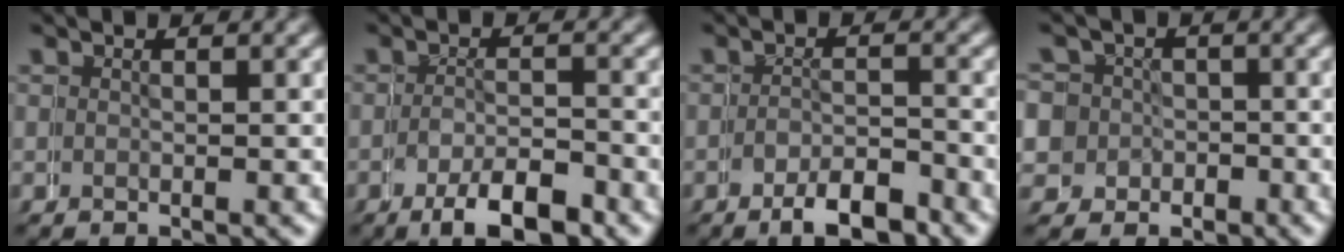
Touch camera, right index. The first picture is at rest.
{"total": 4.6, "force": [-3.1, 2.0, 2.7], "torque": [-0.032, -0.010, -0.054]}
{"total": 4.2, "force": [-3.6, 1.6, 1.4], "torque": [-0.013, -0.005, -0.067]}
{"total": 6.0, "force": [-0.6, 5.9, -0.6], "torque": [0.001, -0.026, -0.009]}